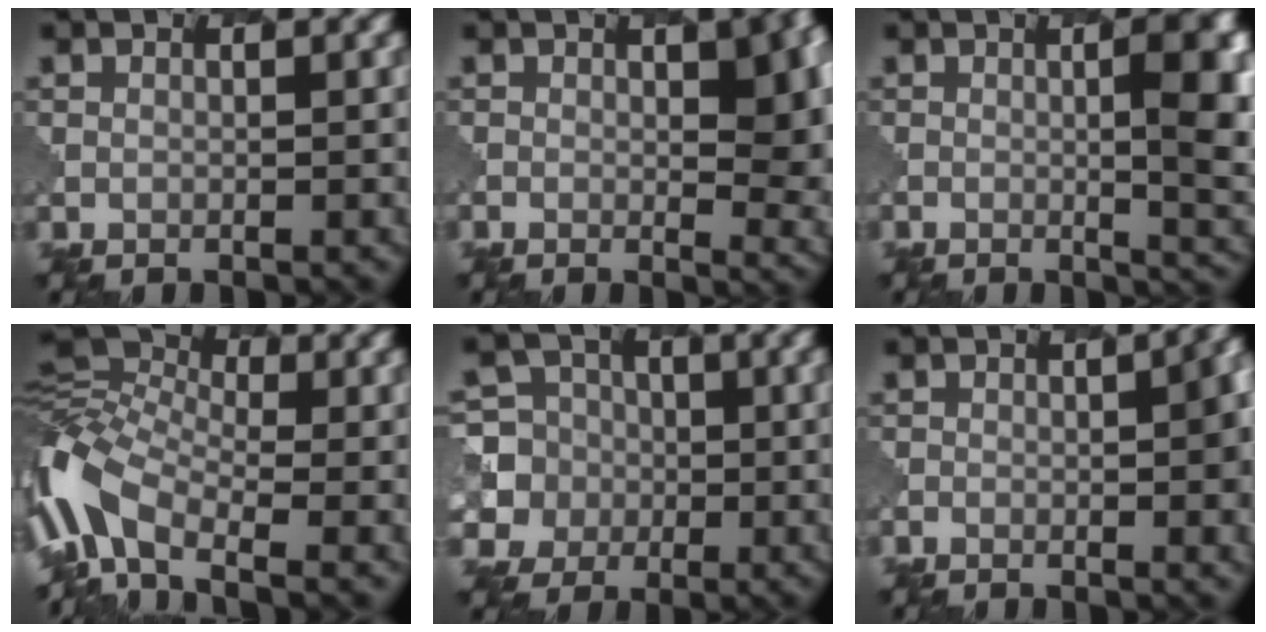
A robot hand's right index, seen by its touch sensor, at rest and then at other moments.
{"total": 8.2, "force": [0.8, 3.3, 7.5], "torque": [-0.085, 0.001, 0.012]}
{"total": 7.9, "force": [0.0, 2.4, 7.5], "torque": [-0.076, 0.004, -0.001]}
{"total": 11.8, "force": [-3.7, 6.7, 9.0], "torque": [-0.207, 0.010, -0.092]}
{"total": 6.8, "force": [-0.6, 6.8, 0.7], "torque": [-0.014, 0.018, -0.033]}
{"total": 6.0, "force": [-0.9, 2.2, 5.5], "torque": [-0.053, 0.003, -0.015]}